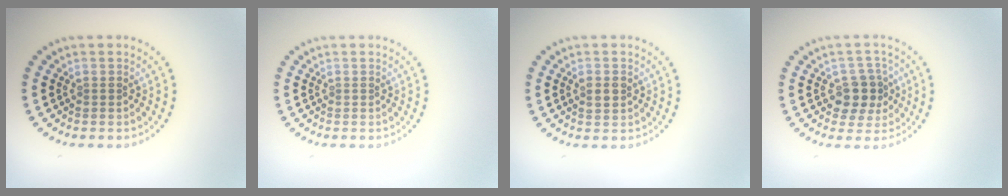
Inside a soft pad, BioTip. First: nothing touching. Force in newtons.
{"total": 0.0}
{"total": 1.4, "press": 1.4, "slide": 0.2}
{"total": 3.5, "press": 3.2, "slide": 1.3}